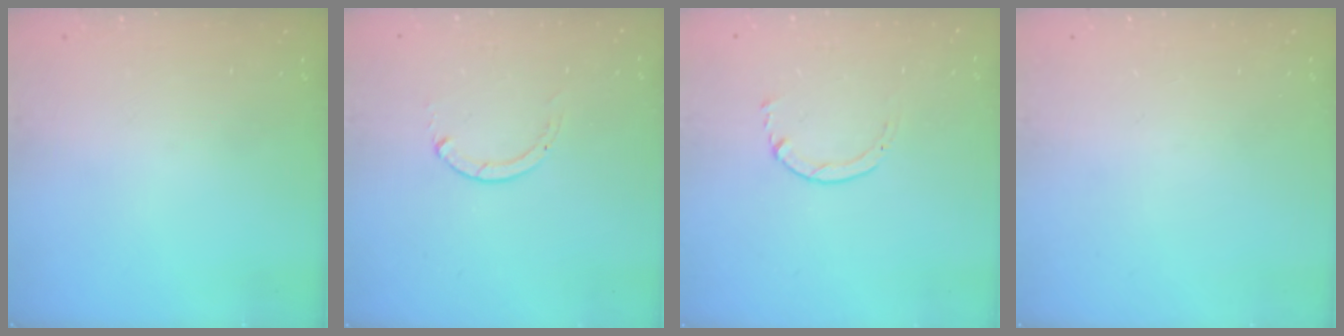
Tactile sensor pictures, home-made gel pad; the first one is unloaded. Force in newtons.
{"total": 0.0}
{"total": 1.7, "press": 1.6, "slide": 0.2}
{"total": 0.0}